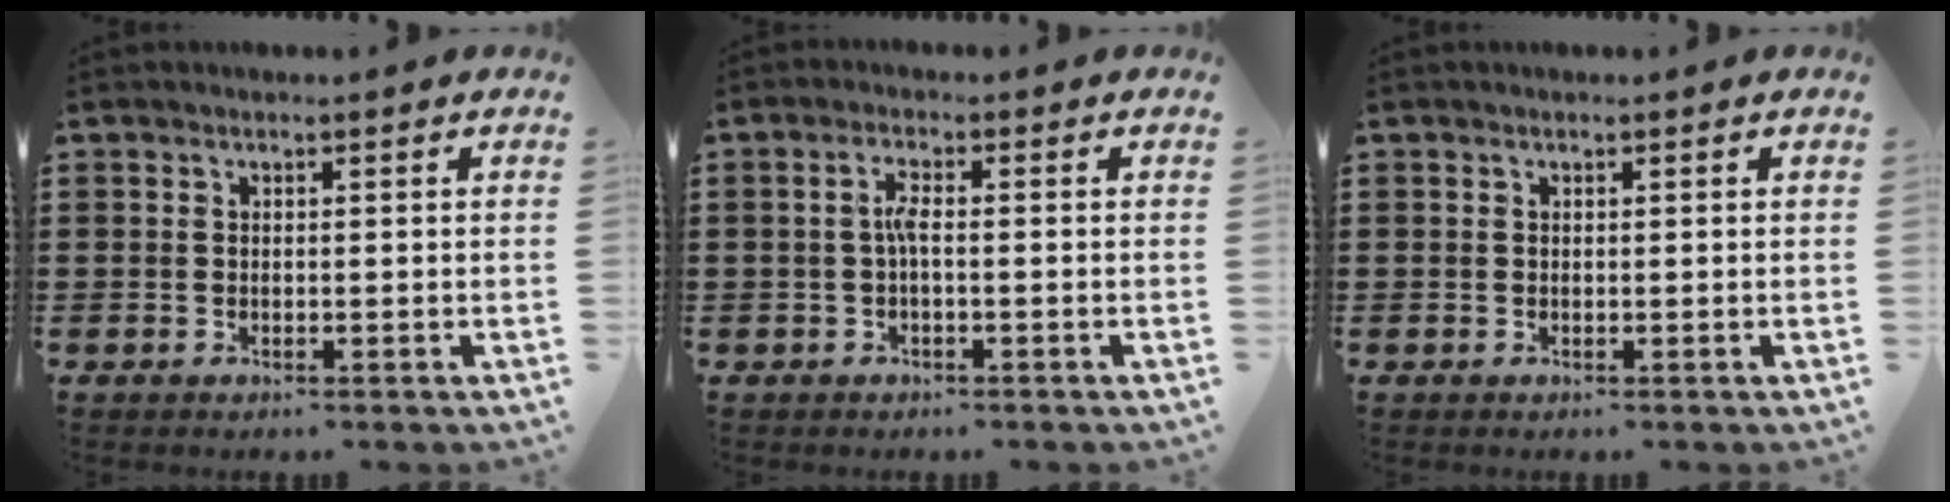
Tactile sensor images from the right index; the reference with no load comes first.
{"total": 2.4, "force": [-0.4, 0.5, 2.3], "torque": [-0.053, 0.000, -0.011]}
{"total": 0.0}